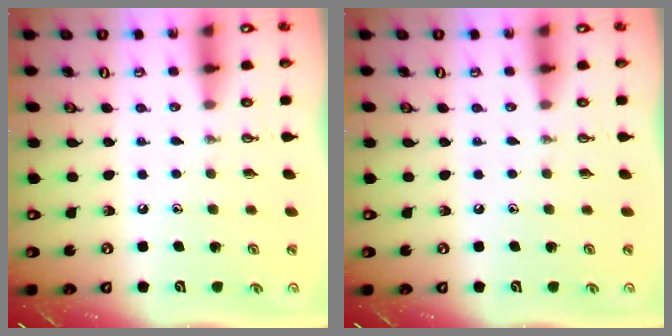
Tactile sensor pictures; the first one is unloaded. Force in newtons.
{"total": 0.0}